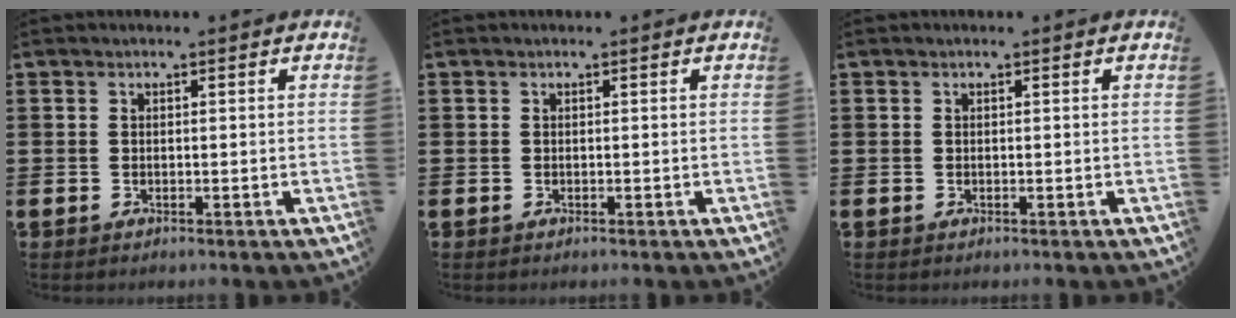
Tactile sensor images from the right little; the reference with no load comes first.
{"total": 0.0}
{"total": 0.0}